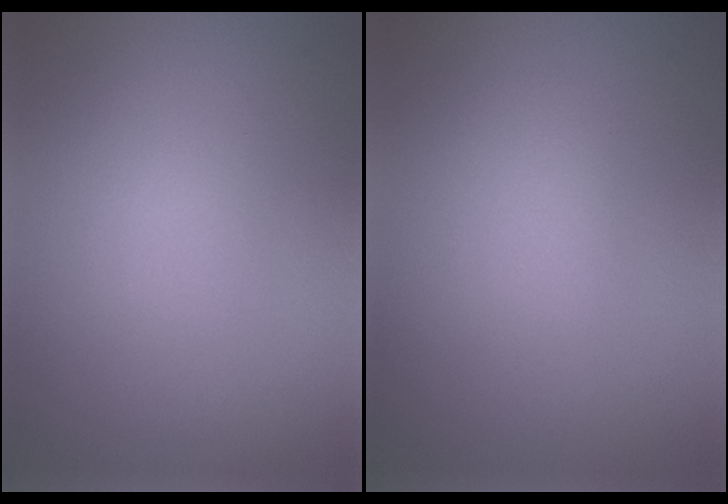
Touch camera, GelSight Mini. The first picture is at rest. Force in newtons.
{"total": 0.6, "press": 0.6, "slide": 0.1}